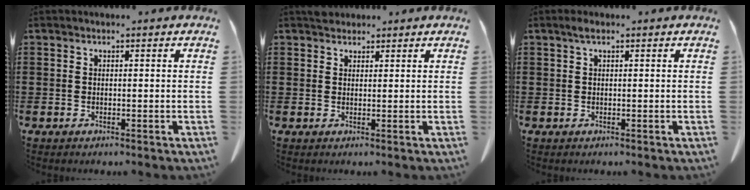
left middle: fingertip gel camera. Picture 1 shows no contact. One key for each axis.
{"total": 1.8, "fx": 1.6, "fy": 0.8, "fz": 0.2, "tx": -0.008, "ty": 0.004, "tz": 0.032}
{"total": 1.0, "fx": 0.4, "fy": 0.2, "fz": 0.9, "tx": -0.018, "ty": 0.004, "tz": 0.006}